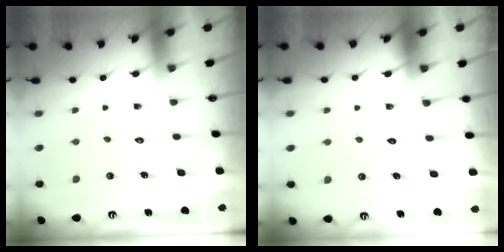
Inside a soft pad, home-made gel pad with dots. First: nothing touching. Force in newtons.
{"total": 4.0, "press": 4.0, "slide": 0.4}